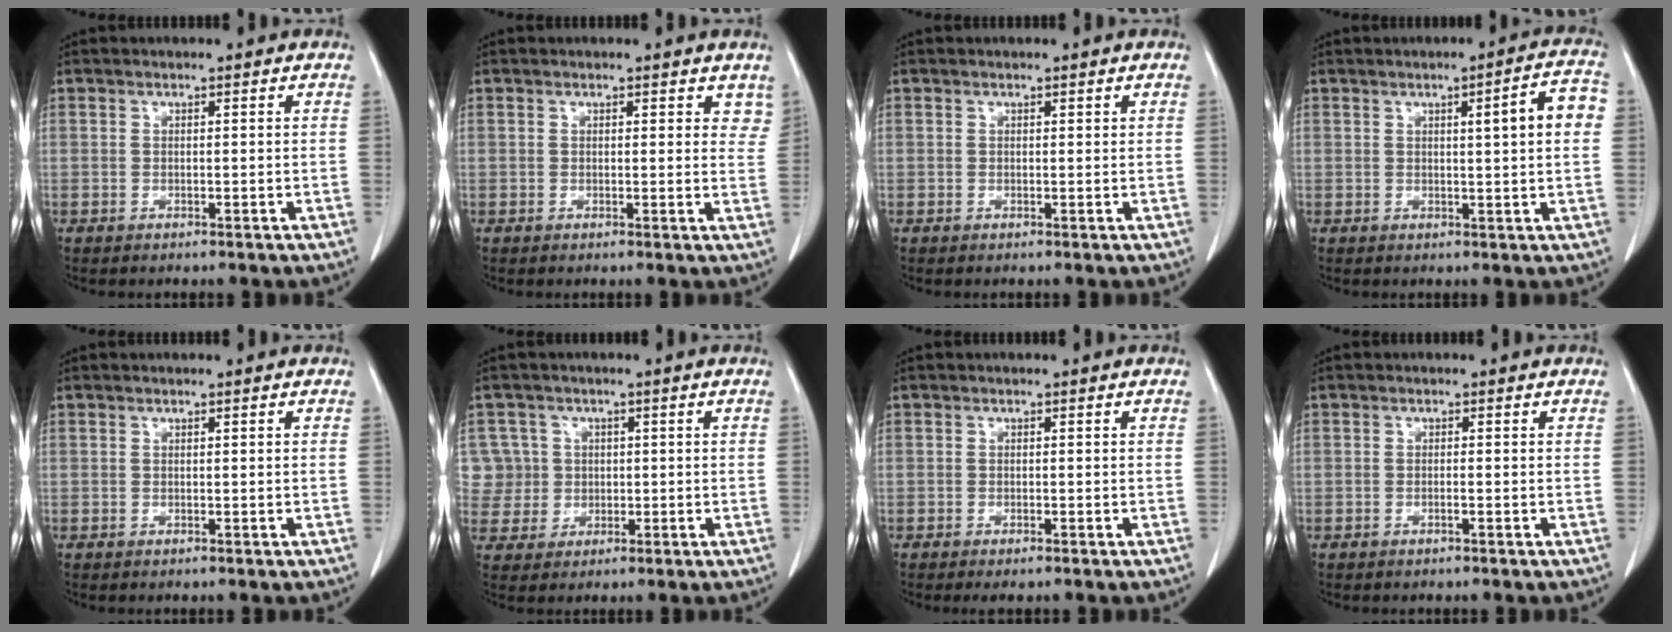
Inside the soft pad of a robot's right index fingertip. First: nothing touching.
{"total": 3.3, "force": [2.5, 1.6, 1.2], "torque": [0.008, -0.006, 0.016]}
{"total": 0.0}
{"total": 6.4, "force": [1.2, 0.3, 6.3], "torque": [-0.083, 0.010, 0.011]}
{"total": 0.0}
{"total": 7.4, "force": [1.2, 7.3, -0.1], "torque": [0.002, 0.035, 0.035]}
{"total": 1.2, "force": [-0.8, 0.1, 0.8], "torque": [-0.016, -0.004, -0.011]}
{"total": 0.5, "force": [-0.2, -0.1, 0.5], "torque": [-0.008, 0.003, -0.004]}